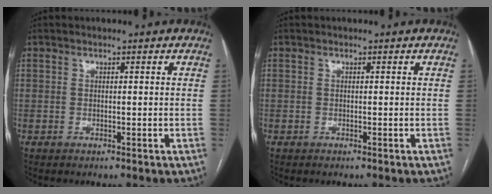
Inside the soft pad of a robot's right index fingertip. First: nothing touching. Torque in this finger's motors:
{"motor_torque": [0.33, 0.11, -0.03, 0.00]}